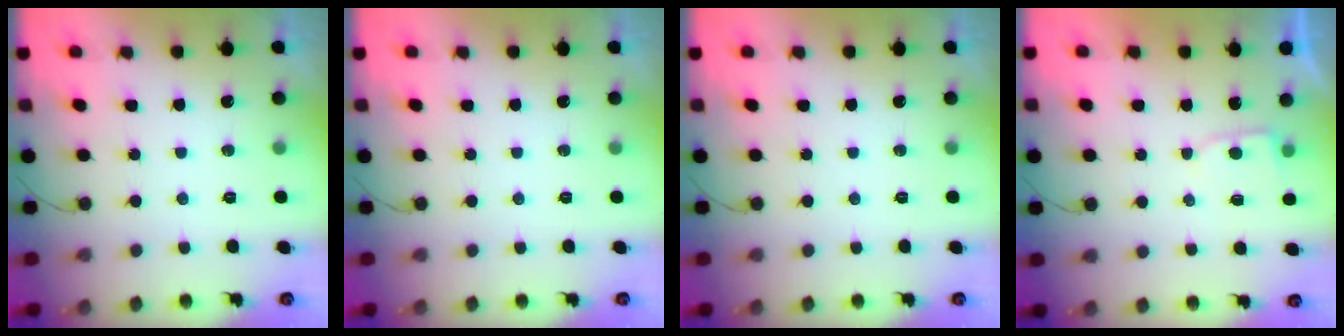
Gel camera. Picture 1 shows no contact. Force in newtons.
{"total": 0.0}
{"total": 0.0}
{"total": 2.8, "press": 2.8, "slide": 0.4}